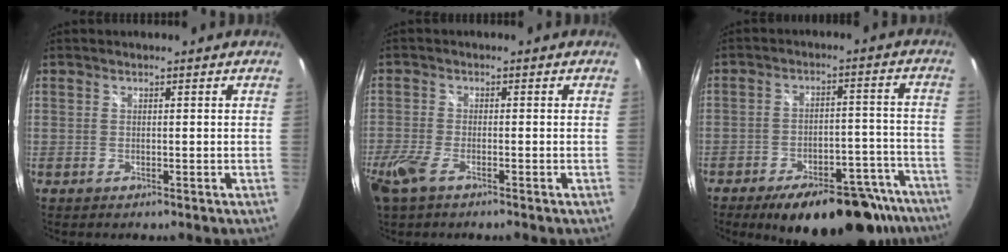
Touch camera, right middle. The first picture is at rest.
{"total": 7.2, "force": [-4.5, 2.5, 5.0], "torque": [-0.131, -0.022, -0.088]}
{"total": 21.1, "force": [-16.6, 7.6, 10.6], "torque": [-0.145, 0.015, -0.200]}